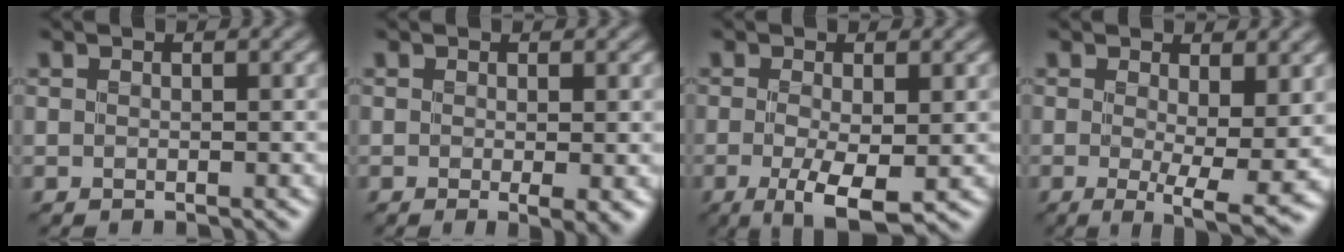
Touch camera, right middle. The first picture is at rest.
{"total": 1.8, "force": [0.0, 0.1, 1.8], "torque": [-0.027, -0.009, 0.002]}
{"total": 4.3, "force": [-1.2, 1.0, 4.0], "torque": [-0.080, -0.015, -0.019]}
{"total": 6.3, "force": [0.1, 1.5, 6.1], "torque": [-0.090, -0.019, 0.004]}